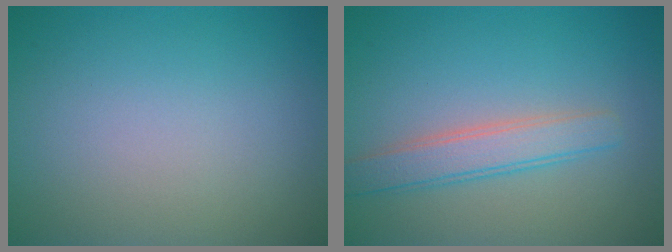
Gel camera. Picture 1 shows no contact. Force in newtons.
{"total": 3.1, "press": 3.1, "slide": 0.0}